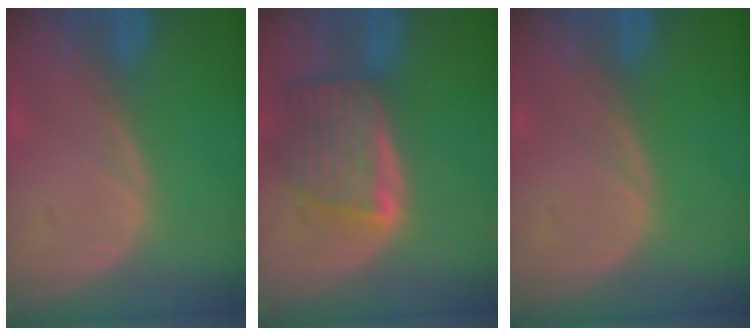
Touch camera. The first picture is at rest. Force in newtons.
{"total": 7.9, "press": 7.1, "slide": 3.4}
{"total": 0.0}